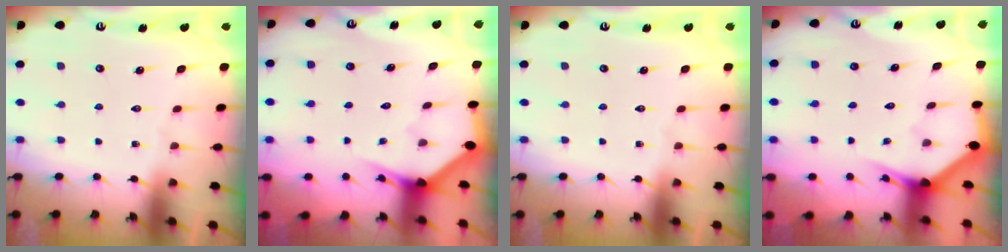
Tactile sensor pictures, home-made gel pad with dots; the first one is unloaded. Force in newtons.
{"total": 2.7, "press": 2.7, "slide": 0.1}
{"total": 0.0}
{"total": 2.9, "press": 2.9, "slide": 0.1}